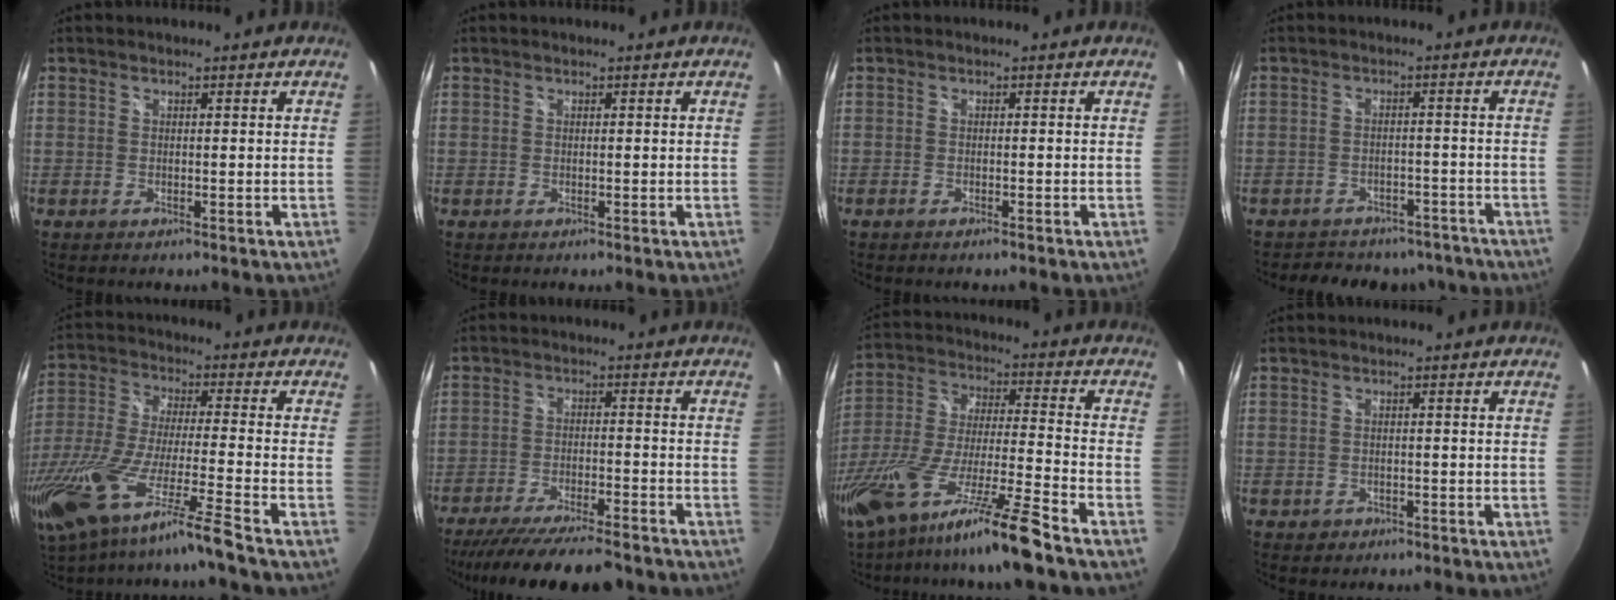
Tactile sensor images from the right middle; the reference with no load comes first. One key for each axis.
{"total": 0.0}
{"total": 1.2, "fx": -1.0, "fy": 0.1, "fz": 0.6, "tx": -0.013, "ty": 0.001, "tz": -0.018}
{"total": 14.3, "fx": -12.0, "fy": 6.7, "fz": 4.0, "tx": -0.091, "ty": 0.018, "tz": -0.141}
{"total": 18.4, "fx": -13.4, "fy": -1.3, "fz": 12.5, "tx": -0.229, "ty": -0.064, "tz": -0.234}
{"total": 16.8, "fx": -14.4, "fy": 2.6, "fz": 8.2, "tx": -0.161, "ty": -0.032, "tz": -0.222}
{"total": 22.1, "fx": -16.2, "fy": 0.1, "fz": 15.0, "tx": -0.287, "ty": -0.048, "tz": -0.289}
{"total": 1.5, "fx": -0.6, "fy": 1.4, "fz": 0.3, "tx": -0.009, "ty": -0.002, "tz": -0.007}